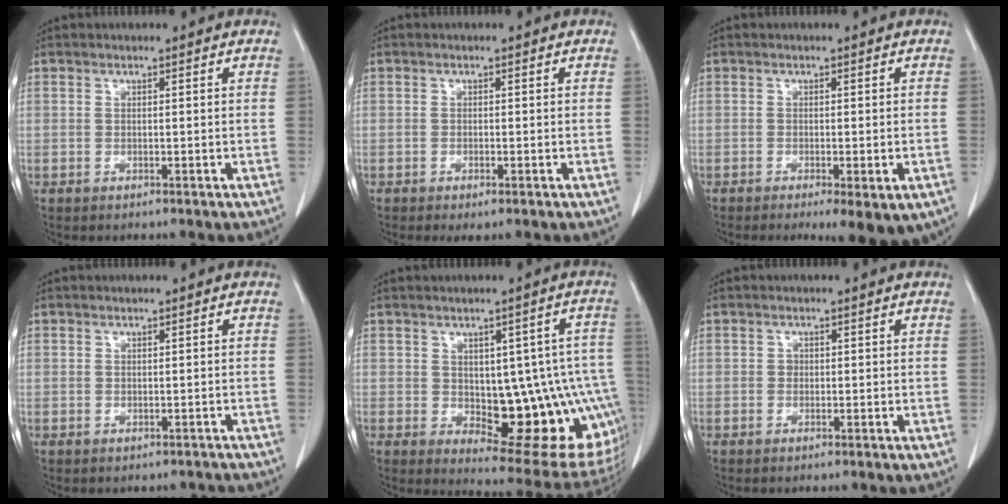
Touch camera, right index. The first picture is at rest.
{"total": 1.5, "force": [-0.9, 0.3, 1.2], "torque": [-0.022, -0.006, -0.009]}
{"total": 6.4, "force": [-3.4, 1.6, 5.1], "torque": [-0.056, -0.014, -0.045]}
{"total": 1.5, "force": [-0.9, 1.1, 0.1], "torque": [0.003, 0.010, -0.009]}
{"total": 17.5, "force": [-2.3, 6.8, 15.9], "torque": [-0.134, 0.018, -0.001]}
{"total": 0.6, "force": [0.0, 0.6, 0.2], "torque": [0.001, 0.002, -0.001]}